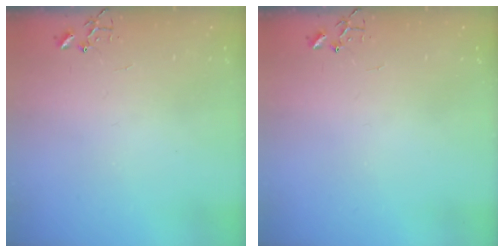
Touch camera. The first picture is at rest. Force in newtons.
{"total": 0.0}